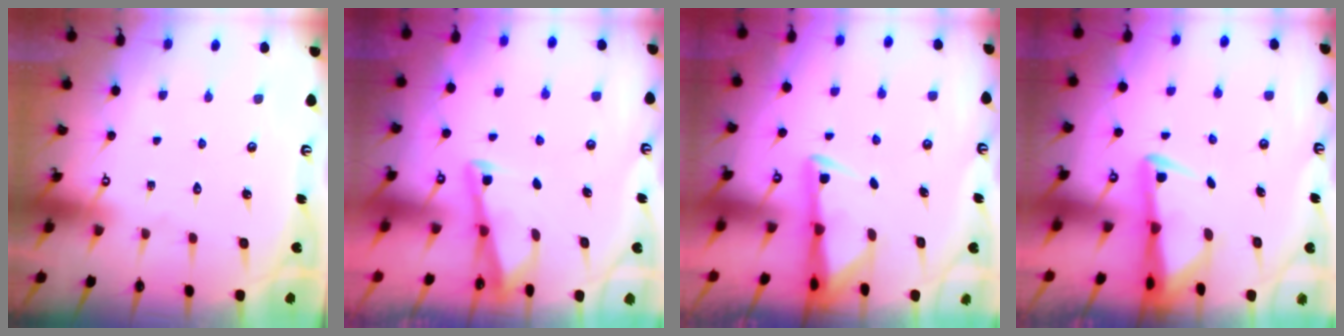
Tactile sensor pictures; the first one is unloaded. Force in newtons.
{"total": 2.9, "press": 2.9, "slide": 0.4}
{"total": 3.1, "press": 3.0, "slide": 0.6}
{"total": 3.2, "press": 3.1, "slide": 0.7}